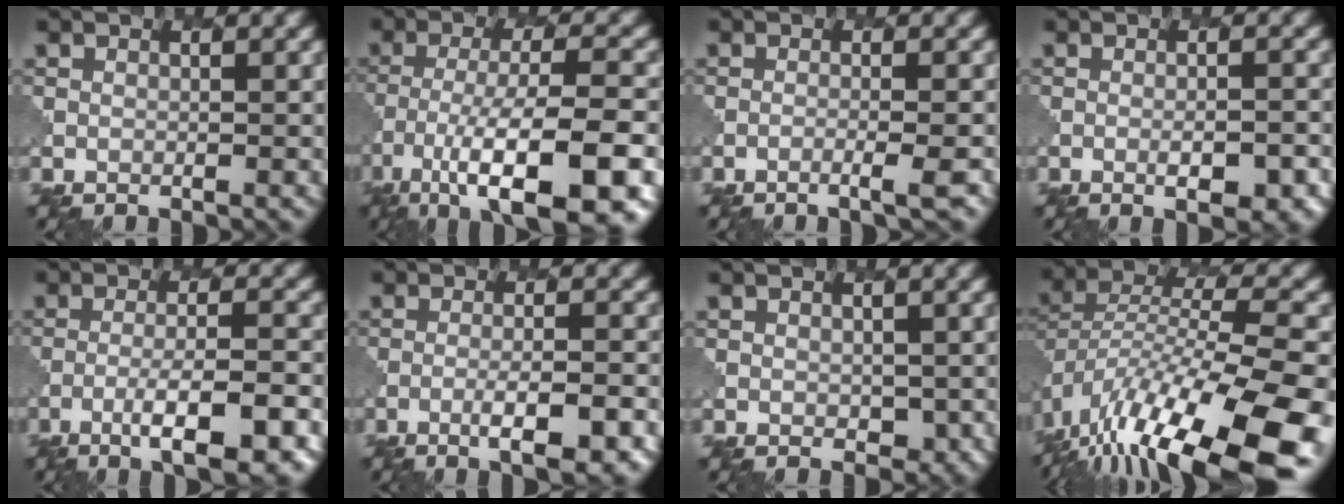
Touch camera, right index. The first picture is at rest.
{"total": 12.9, "force": [-7.0, 3.9, 10.1], "torque": [-0.180, -0.010, -0.107]}
{"total": 2.6, "force": [-1.5, 0.3, 2.0], "torque": [-0.025, 0.004, -0.034]}
{"total": 3.5, "force": [-1.3, 1.0, 3.1], "torque": [-0.043, 0.004, -0.010]}
{"total": 6.7, "force": [-3.2, 1.3, 5.7], "torque": [-0.091, 0.004, -0.049]}
{"total": 4.7, "force": [-2.1, 1.0, 4.1], "torque": [-0.063, 0.002, -0.029]}
{"total": 1.7, "force": [0.0, 1.5, 0.8], "torque": [-0.013, -0.014, 0.007]}
{"total": 15.9, "force": [-9.9, 4.3, 11.7], "torque": [-0.223, 0.002, -0.161]}